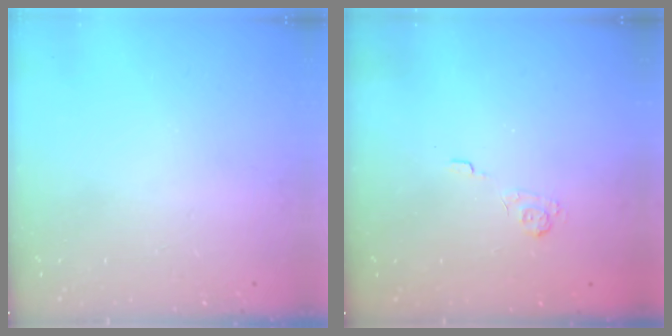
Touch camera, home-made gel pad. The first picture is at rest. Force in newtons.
{"total": 2.2, "press": 1.7, "slide": 1.4}